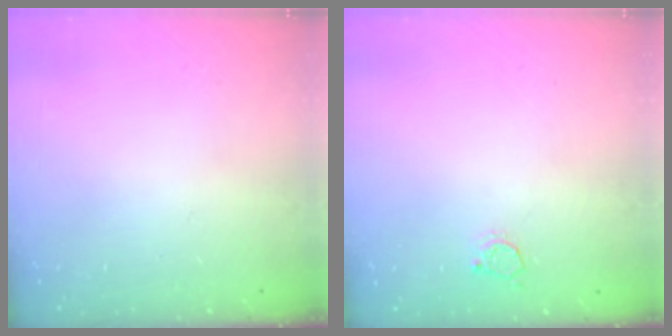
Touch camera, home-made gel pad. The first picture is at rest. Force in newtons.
{"total": 2.7, "press": 2.7, "slide": 0.3}